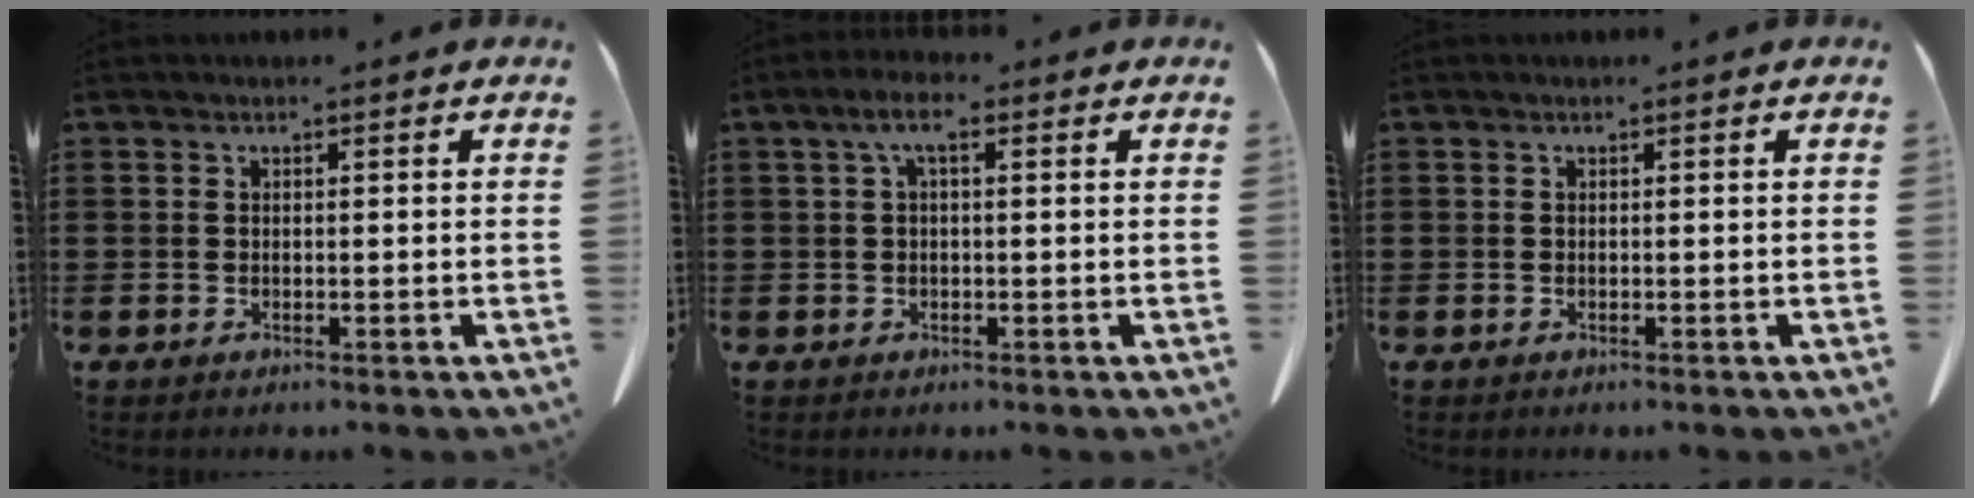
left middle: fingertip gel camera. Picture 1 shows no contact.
{"total": 3.6, "force": [0.8, 1.0, 3.3], "torque": [-0.067, 0.008, 0.011]}
{"total": 0.0}